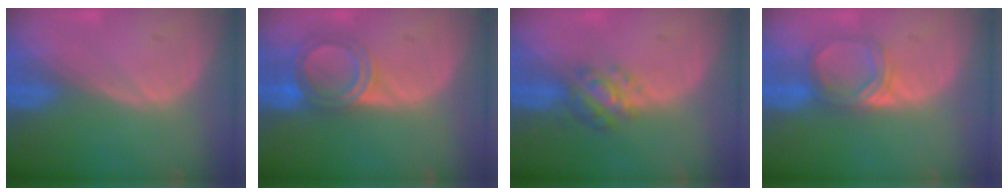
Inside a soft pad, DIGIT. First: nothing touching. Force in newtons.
{"total": 6.0, "press": 5.4, "slide": 2.6}
{"total": 4.9, "press": 4.5, "slide": 1.9}
{"total": 4.9, "press": 4.6, "slide": 1.8}